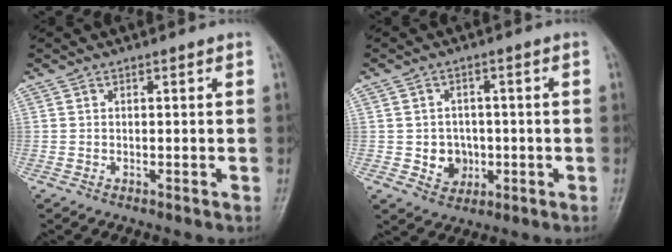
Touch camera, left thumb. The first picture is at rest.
{"total": 5.6, "force": [-0.9, 5.1, 2.3], "torque": [-0.005, 0.009, -0.009]}